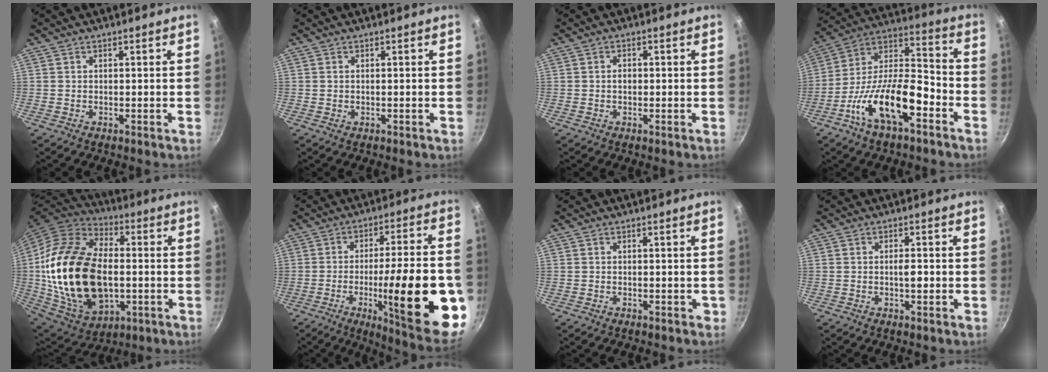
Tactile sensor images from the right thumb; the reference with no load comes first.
{"total": 0.0}
{"total": 1.6, "force": [-0.1, 1.2, 1.0], "torque": [-0.012, 0.006, -0.004]}
{"total": 18.5, "force": [-8.4, 7.6, 14.6], "torque": [-0.238, 0.061, -0.163]}
{"total": 29.2, "force": [-0.8, 18.3, 22.7], "torque": [-0.427, 0.013, -0.004]}
{"total": 26.0, "force": [-6.5, 6.0, 24.5], "torque": [-0.326, 0.014, -0.086]}
{"total": 0.6, "force": [-0.2, 0.5, 0.4], "torque": [0.000, 0.002, -0.001]}
{"total": 2.5, "force": [-0.3, 0.9, 2.3], "torque": [-0.033, 0.004, -0.006]}